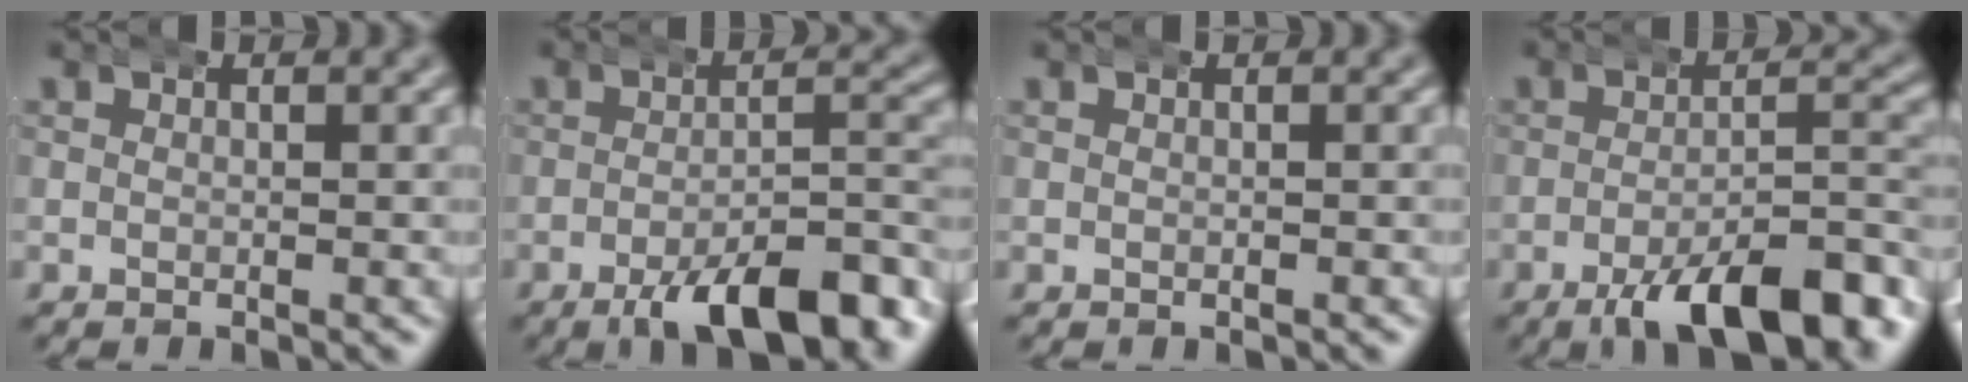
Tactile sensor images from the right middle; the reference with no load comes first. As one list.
[{"total": 8.6, "force": [-5.3, 2.5, 6.3], "torque": [-0.082, -0.011, -0.079]}, {"total": 0.0}, {"total": 9.6, "force": [-6.0, 2.7, 7.0], "torque": [-0.096, -0.014, -0.086]}]